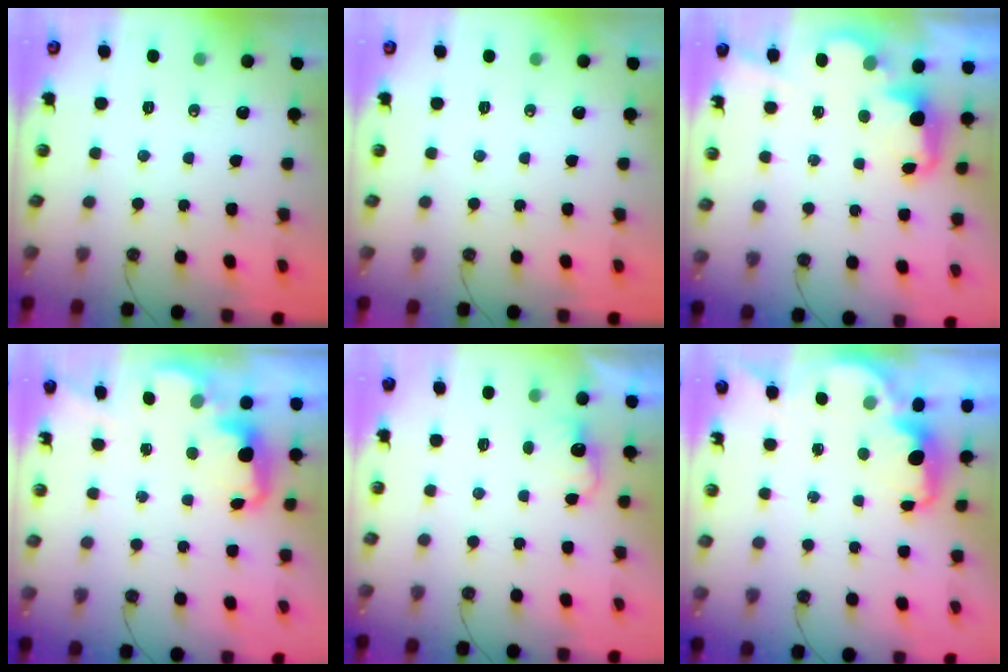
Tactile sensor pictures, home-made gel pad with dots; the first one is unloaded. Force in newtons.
{"total": 0.0}
{"total": 2.5, "press": 2.5, "slide": 0.6}
{"total": 2.3, "press": 2.2, "slide": 0.7}
{"total": 2.8, "press": 2.7, "slide": 0.8}
{"total": 1.8, "press": 1.6, "slide": 0.7}